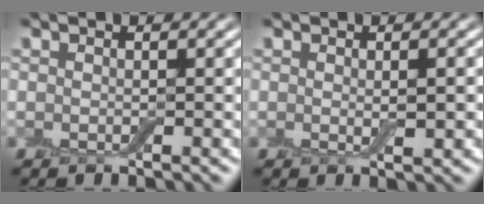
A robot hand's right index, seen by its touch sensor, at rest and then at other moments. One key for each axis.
{"total": 1.6, "fx": 0.1, "fy": 0.3, "fz": 1.6, "tx": -0.025, "ty": -0.003, "tz": 0.000}